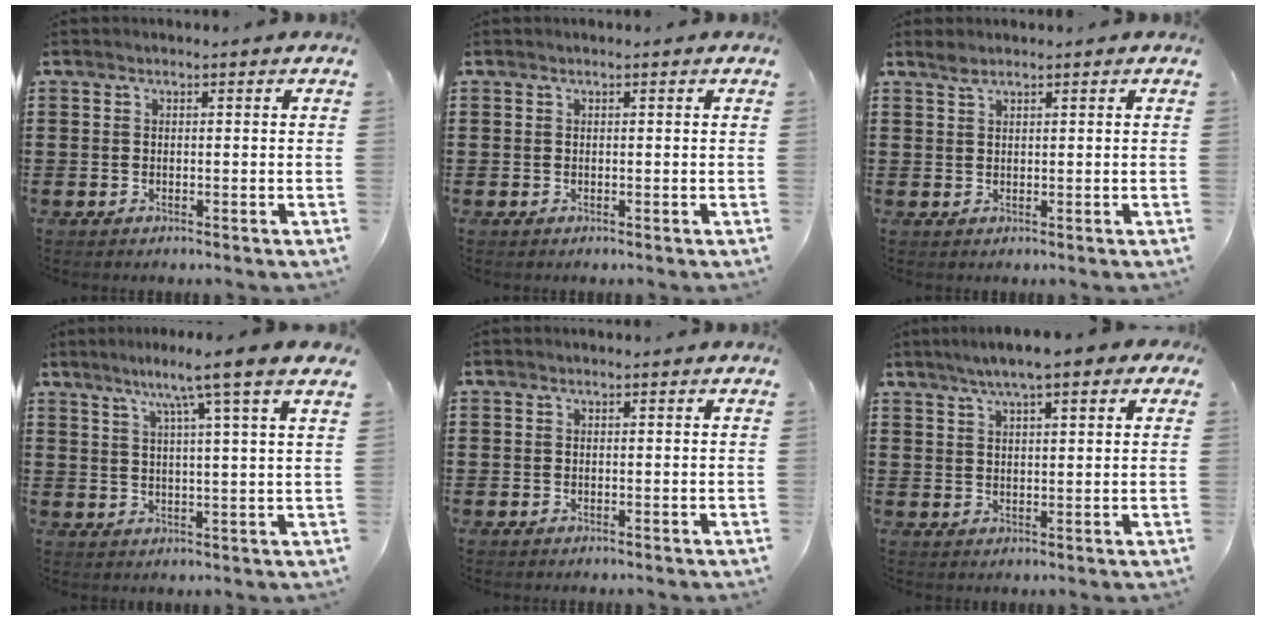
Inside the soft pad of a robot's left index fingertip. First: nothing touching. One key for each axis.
{"total": 0.0}
{"total": 1.2, "fx": 1.1, "fy": 0.3, "fz": 0.6, "tx": -0.013, "ty": 0.001, "tz": 0.020}
{"total": 7.2, "fx": 4.8, "fy": -1.2, "fz": 5.3, "tx": -0.110, "ty": -0.015, "tz": 0.072}
{"total": 0.0}
{"total": 5.2, "fx": 3.5, "fy": 0.8, "fz": 3.7, "tx": -0.079, "ty": 0.006, "tz": 0.061}